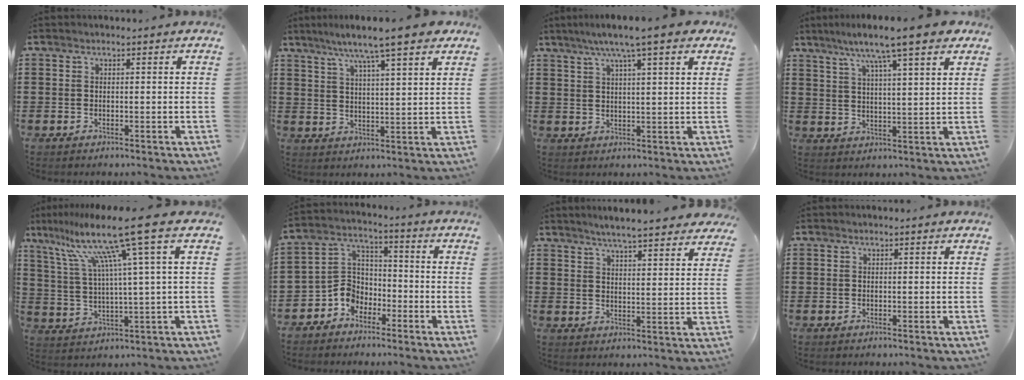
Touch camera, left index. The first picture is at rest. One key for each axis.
{"total": 8.0, "fx": 6.4, "fy": 0.5, "fz": 4.8, "tx": -0.113, "ty": -0.013, "tz": 0.110}
{"total": 6.9, "fx": 5.1, "fy": 0.5, "fz": 4.7, "tx": -0.104, "ty": -0.002, "tz": 0.088}
{"total": 9.1, "fx": 7.0, "fy": 0.8, "fz": 5.8, "tx": -0.125, "ty": -0.017, "tz": 0.119}
{"total": 13.3, "fx": 7.3, "fy": -1.0, "fz": 11.1, "tx": -0.242, "ty": -0.028, "tz": 0.106}
{"total": 5.6, "fx": -3.9, "fy": 4.0, "fz": 0.8, "tx": -0.045, "ty": 0.004, "tz": -0.086}
{"total": 4.9, "fx": 4.6, "fy": -0.2, "fz": 1.6, "tx": -0.050, "ty": -0.019, "tz": 0.081}
{"total": 0.0}